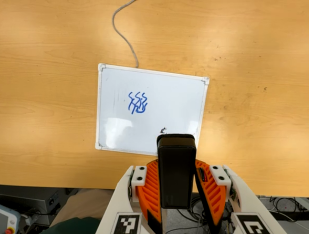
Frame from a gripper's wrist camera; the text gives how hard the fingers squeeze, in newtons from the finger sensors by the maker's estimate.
{"total": 4.9, "left": 4.0, "right": 5.9}